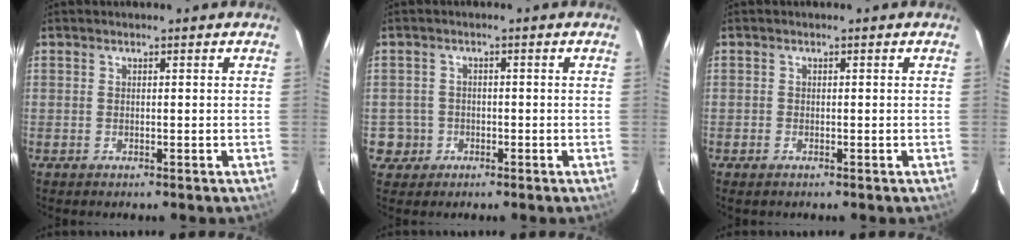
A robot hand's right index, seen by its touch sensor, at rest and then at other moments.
{"total": 4.3, "force": [-1.3, 4.1, 0.1], "torque": [-0.007, 0.024, -0.018]}
{"total": 0.9, "force": [-0.6, 0.6, 0.2], "torque": [-0.005, -0.001, -0.012]}